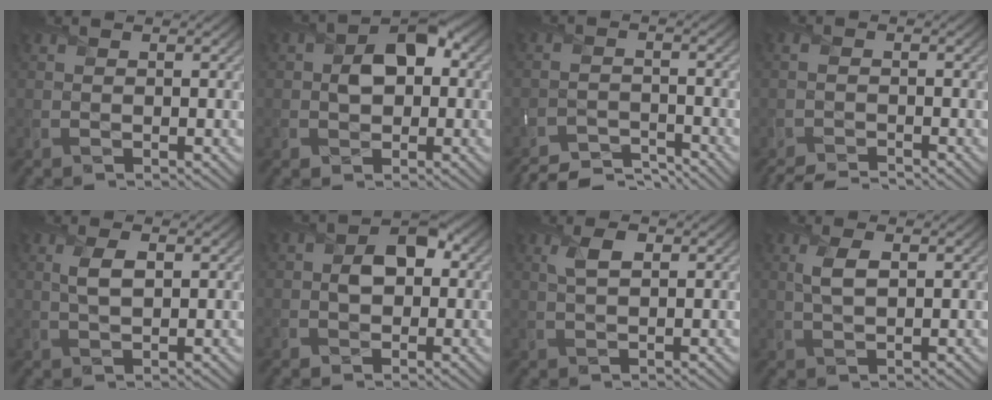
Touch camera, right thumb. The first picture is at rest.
{"total": 5.6, "force": [0.2, 4.0, 3.9], "torque": [-0.059, 0.005, -0.002]}
{"total": 5.4, "force": [-5.2, 0.8, 1.2], "torque": [-0.021, -0.006, -0.092]}
{"total": 2.6, "force": [-2.3, 0.4, 1.0], "torque": [-0.018, -0.011, -0.051]}
{"total": 3.0, "force": [0.9, 1.3, 2.6], "torque": [-0.061, 0.000, 0.020]}
{"total": 4.8, "force": [0.2, 3.5, 3.3], "torque": [-0.050, 0.002, -0.004]}
{"total": 2.7, "force": [1.1, 1.1, 2.3], "torque": [-0.048, 0.004, 0.021]}
{"total": 3.0, "force": [0.9, 1.2, 2.6], "torque": [-0.063, 0.001, 0.020]}